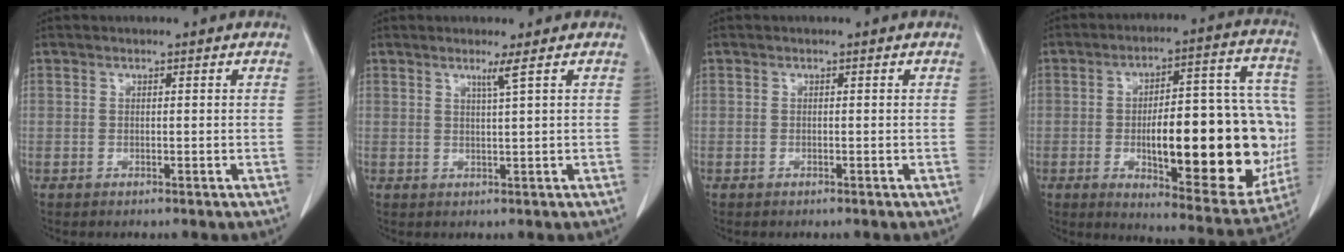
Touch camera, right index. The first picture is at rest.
{"total": 1.8, "force": [1.1, -0.7, 1.2], "torque": [-0.030, -0.009, 0.024]}
{"total": 0.0}
{"total": 26.3, "force": [-3.6, 7.8, 24.8], "torque": [-0.284, 0.021, -0.030]}